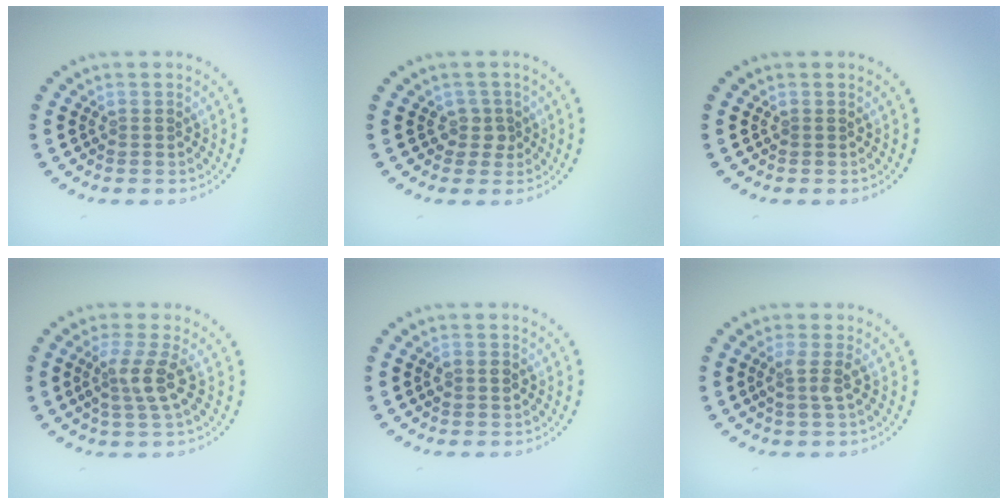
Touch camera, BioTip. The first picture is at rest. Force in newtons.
{"total": 1.5, "press": 1.2, "slide": 1.0}
{"total": 0.0}
{"total": 2.7, "press": 2.1, "slide": 1.6}
{"total": 1.4, "press": 1.4, "slide": 0.1}
{"total": 1.7, "press": 1.3, "slide": 1.2}